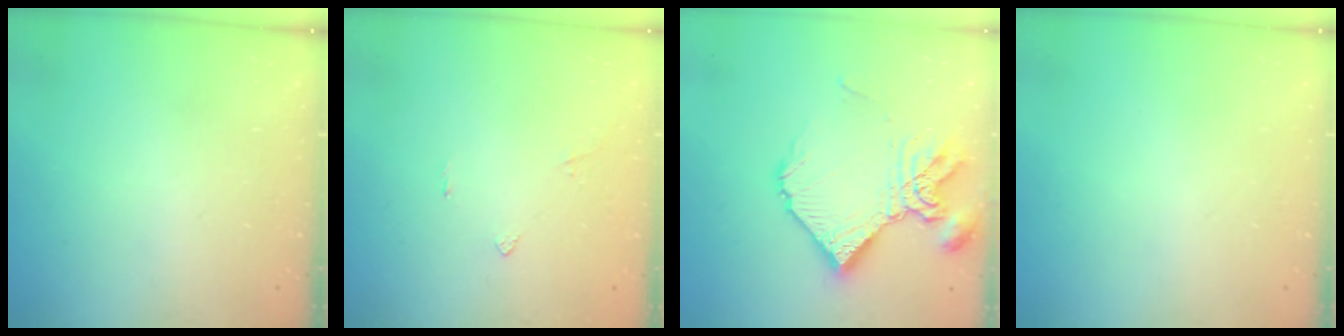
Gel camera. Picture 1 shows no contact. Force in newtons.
{"total": 2.5, "press": 2.5, "slide": 0.4}
{"total": 13.9, "press": 13.7, "slide": 1.8}
{"total": 0.0}